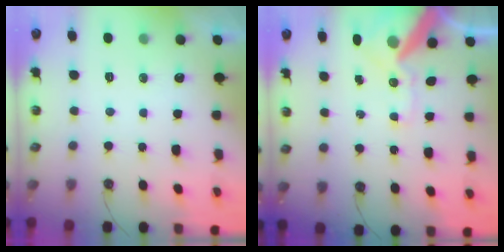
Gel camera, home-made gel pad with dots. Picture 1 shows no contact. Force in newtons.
{"total": 13.5, "press": 13.4, "slide": 1.7}